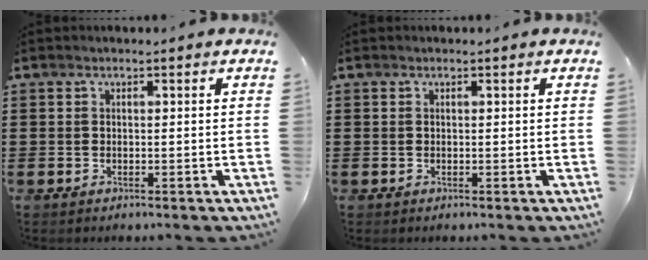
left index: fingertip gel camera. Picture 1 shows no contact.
{"total": 0.0}